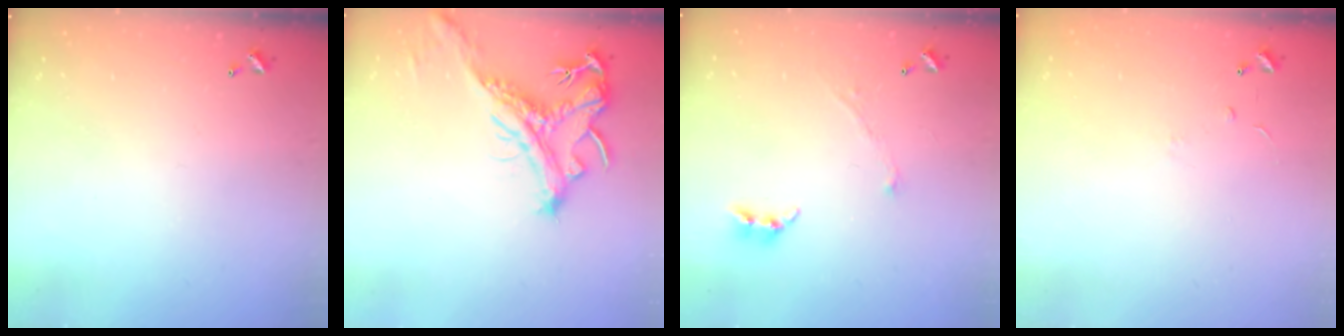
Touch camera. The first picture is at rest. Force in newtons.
{"total": 2.0, "press": 1.5, "slide": 1.3}
{"total": 2.9, "press": 2.9, "slide": 0.4}
{"total": 6.5, "press": 6.5, "slide": 0.6}